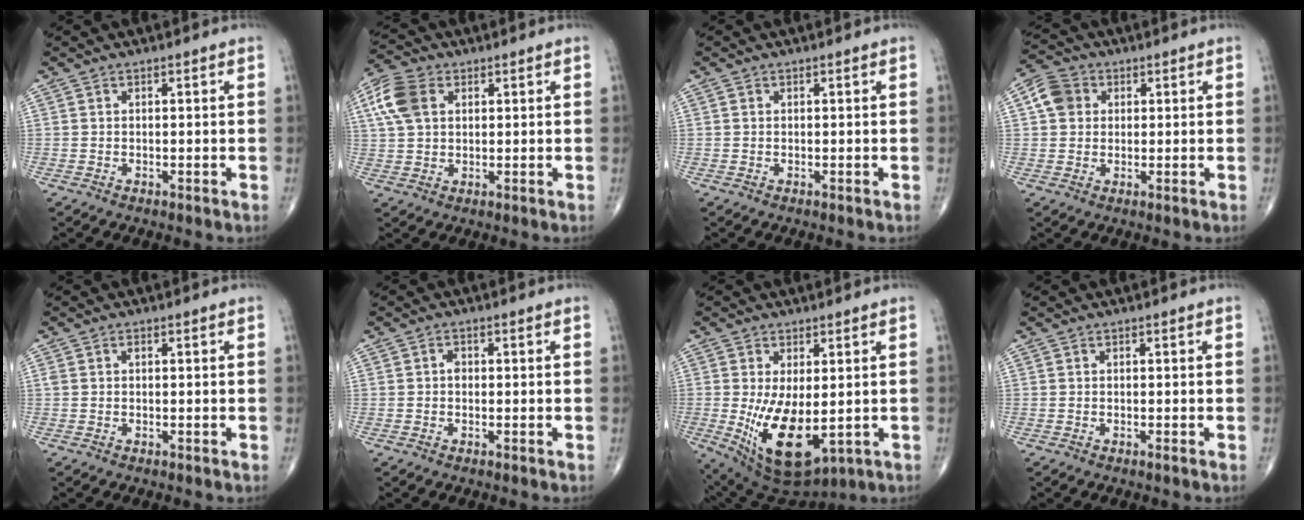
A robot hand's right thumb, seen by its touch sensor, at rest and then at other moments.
{"total": 8.6, "force": [2.7, 5.8, 5.7], "torque": [-0.124, 0.011, 0.049]}
{"total": 0.0}
{"total": 5.8, "force": [1.3, 5.0, 2.7], "torque": [-0.040, 0.008, 0.017]}
{"total": 0.9, "force": [0.2, 0.5, 0.6], "torque": [-0.017, 0.009, 0.007]}
{"total": 1.2, "force": [-0.1, 0.9, 0.8], "torque": [-0.005, 0.004, -0.006]}
{"total": 13.4, "force": [-1.7, 6.5, 11.7], "torque": [-0.197, -0.024, -0.004]}
{"total": 0.0}